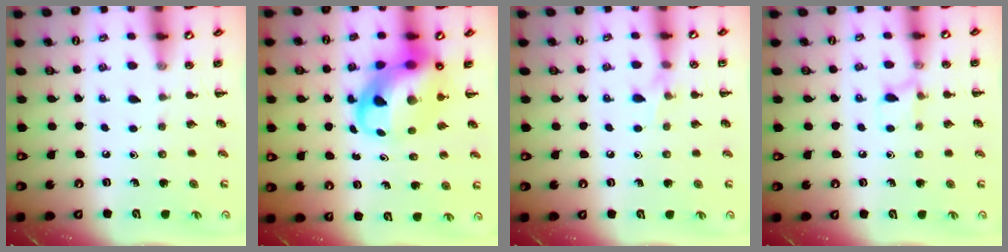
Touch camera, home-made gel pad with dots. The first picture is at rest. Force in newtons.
{"total": 9.1, "press": 8.8, "slide": 2.4}
{"total": 5.1, "press": 5.0, "slide": 1.1}
{"total": 6.3, "press": 6.0, "slide": 1.8}